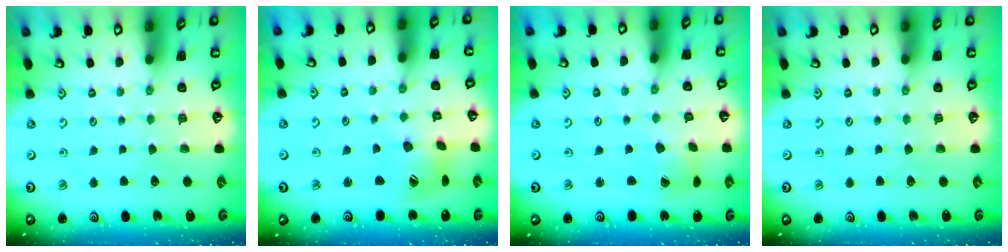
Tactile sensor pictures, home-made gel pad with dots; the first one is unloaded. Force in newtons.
{"total": 10.5, "press": 10.5, "slide": 0.9}
{"total": 3.0, "press": 2.9, "slide": 0.5}
{"total": 0.0}